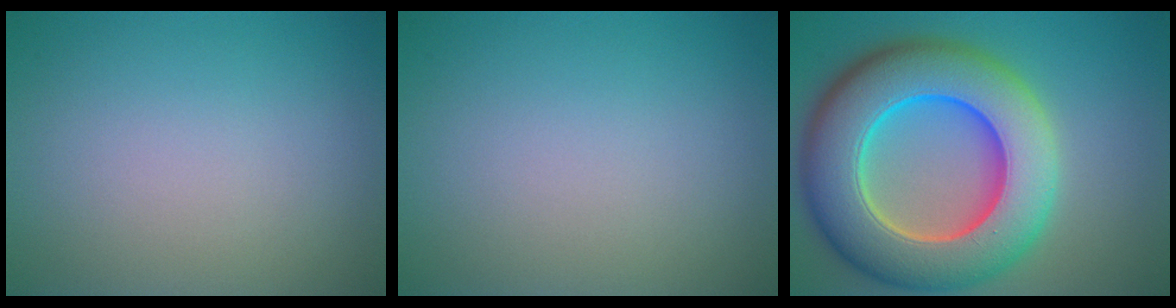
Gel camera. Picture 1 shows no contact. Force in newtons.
{"total": 0.0}
{"total": 13.5, "press": 13.5, "slide": 0.6}